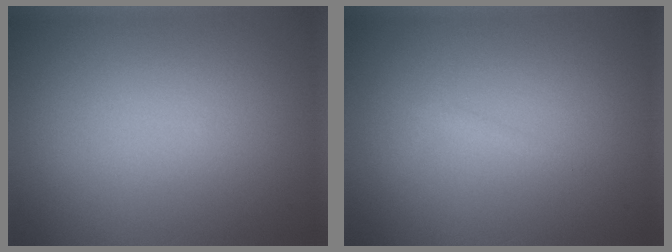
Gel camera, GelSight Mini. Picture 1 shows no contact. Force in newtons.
{"total": 0.6, "press": 0.6, "slide": 0.0}